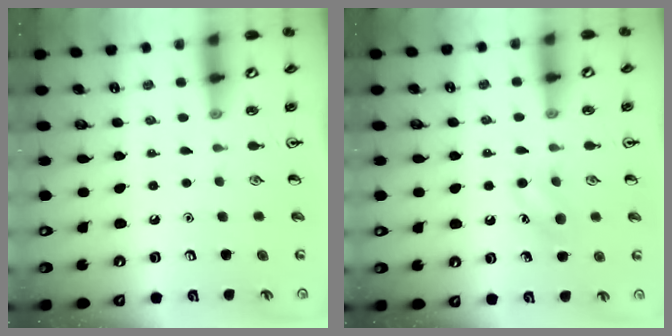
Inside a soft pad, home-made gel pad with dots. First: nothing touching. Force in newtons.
{"total": 8.0, "press": 7.8, "slide": 1.8}